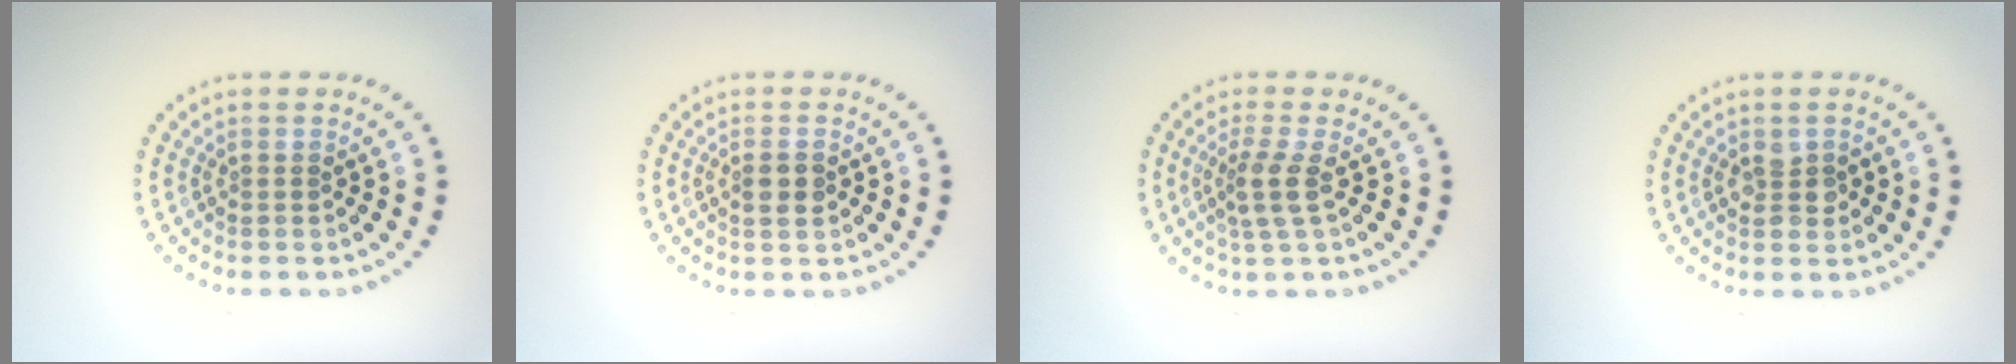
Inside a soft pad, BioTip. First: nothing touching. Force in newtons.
{"total": 1.7, "press": 1.7, "slide": 0.5}
{"total": 2.4, "press": 1.9, "slide": 1.5}
{"total": 1.8, "press": 1.7, "slide": 0.2}